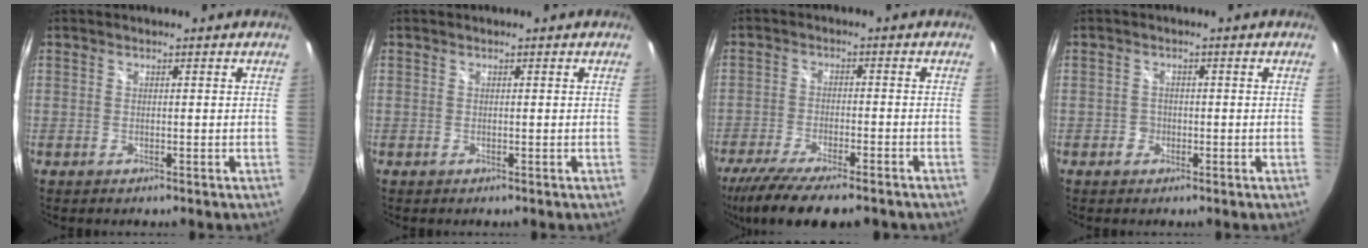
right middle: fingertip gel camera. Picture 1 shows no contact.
{"total": 0.0}
{"total": 14.9, "force": [-11.9, 3.0, 8.4], "torque": [-0.175, -0.048, -0.191]}
{"total": 2.0, "force": [-1.0, 1.7, 0.3], "torque": [-0.006, 0.002, -0.017]}